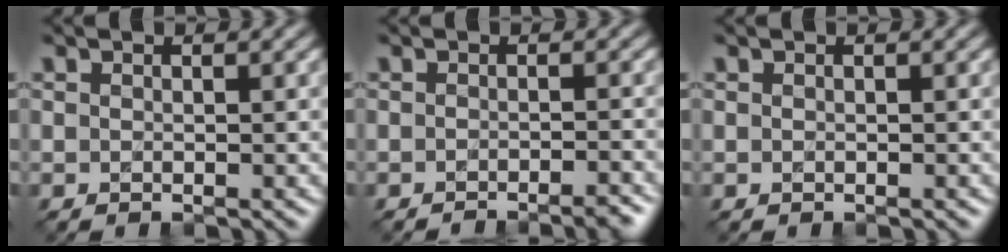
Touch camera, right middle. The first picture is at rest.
{"total": 2.4, "force": [-2.0, 0.4, 1.3], "torque": [-0.007, 0.001, -0.031]}
{"total": 0.0}